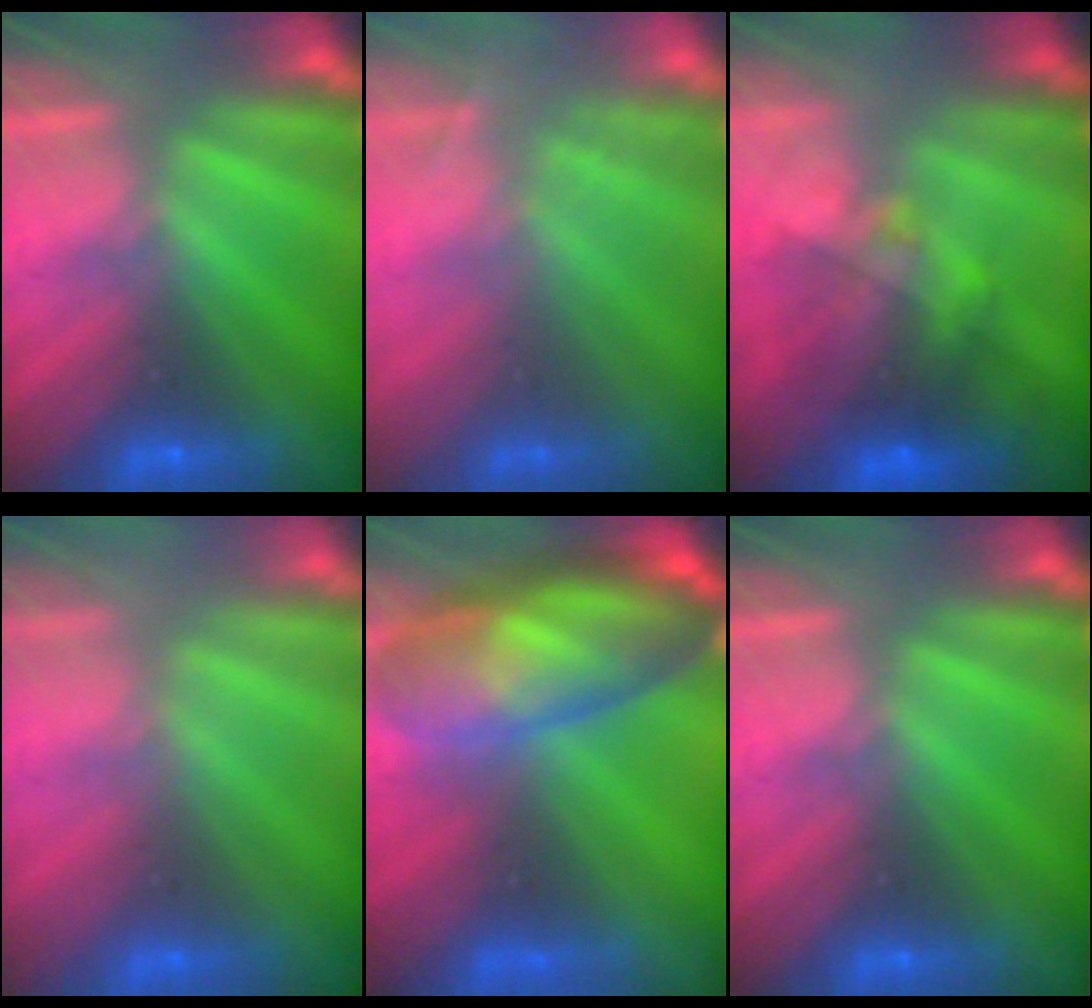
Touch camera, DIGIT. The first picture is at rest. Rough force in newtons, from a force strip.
{"total": 1.9}
{"total": 7.8}
{"total": 2.8}
{"total": 10.2}
{"total": 0.0}